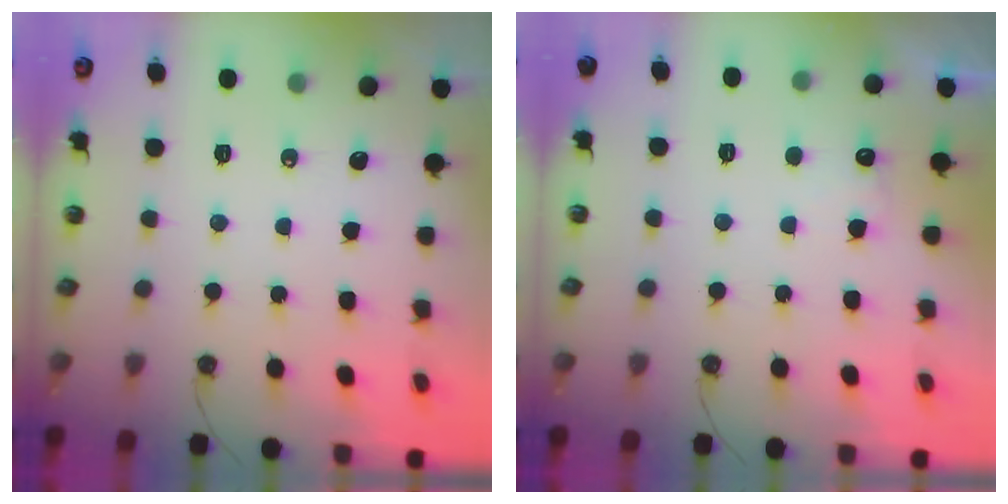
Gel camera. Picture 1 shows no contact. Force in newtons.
{"total": 5.8, "press": 5.7, "slide": 1.2}